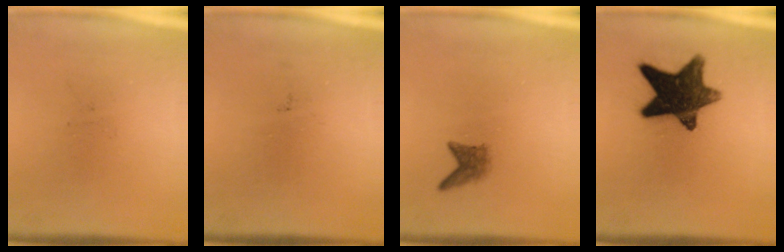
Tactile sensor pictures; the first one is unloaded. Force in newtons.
{"total": 0.0}
{"total": 2.1}
{"total": 13.7}